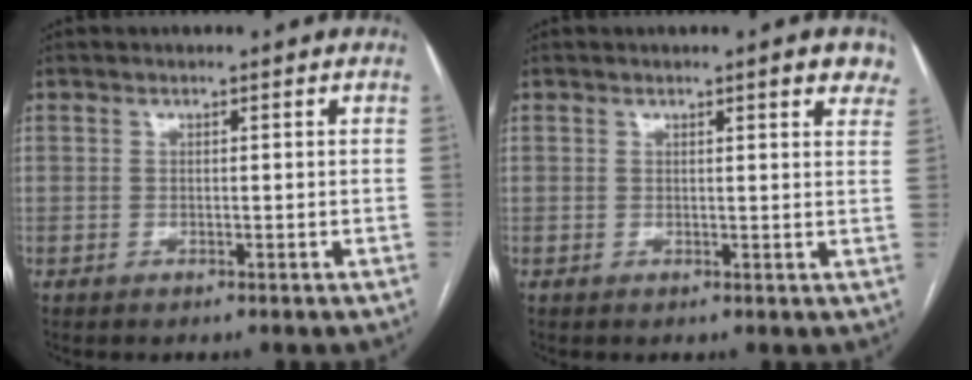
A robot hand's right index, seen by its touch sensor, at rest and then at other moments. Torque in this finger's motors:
{"motor_torque": [0.01, 0.04, -0.02, 0.01]}